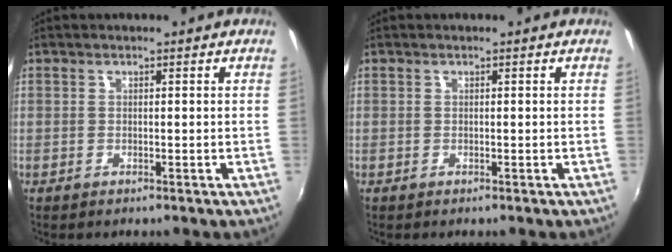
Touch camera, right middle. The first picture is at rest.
{"total": 0.0}